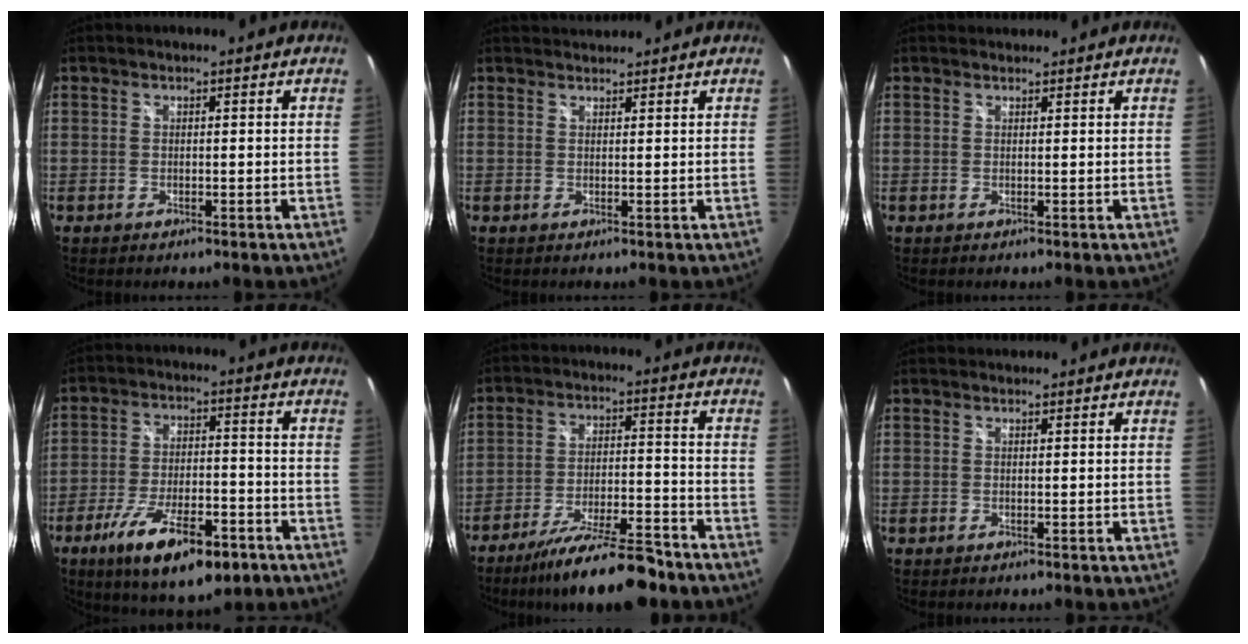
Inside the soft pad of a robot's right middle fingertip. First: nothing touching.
{"total": 2.4, "force": [2.4, 0.3, 0.3], "torque": [-0.006, 0.007, 0.040]}
{"total": 1.1, "force": [1.0, 0.3, -0.1], "torque": [0.003, 0.005, 0.017]}
{"total": 16.2, "force": [-9.4, 5.2, 12.0], "torque": [-0.222, -0.030, -0.148]}
{"total": 15.4, "force": [-12.8, 2.6, 8.1], "torque": [-0.152, -0.015, -0.198]}
{"total": 0.7, "force": [0.7, 0.2, -0.1], "torque": [0.003, 0.004, 0.011]}